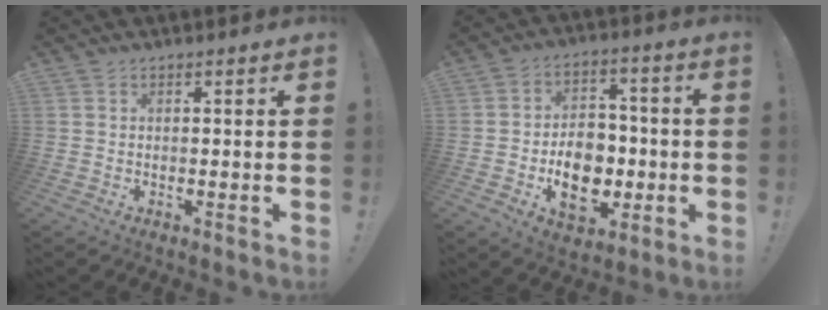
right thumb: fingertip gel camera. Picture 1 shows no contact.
{"total": 13.3, "force": [-3.4, 9.9, 8.2], "torque": [-0.123, 0.019, -0.054]}